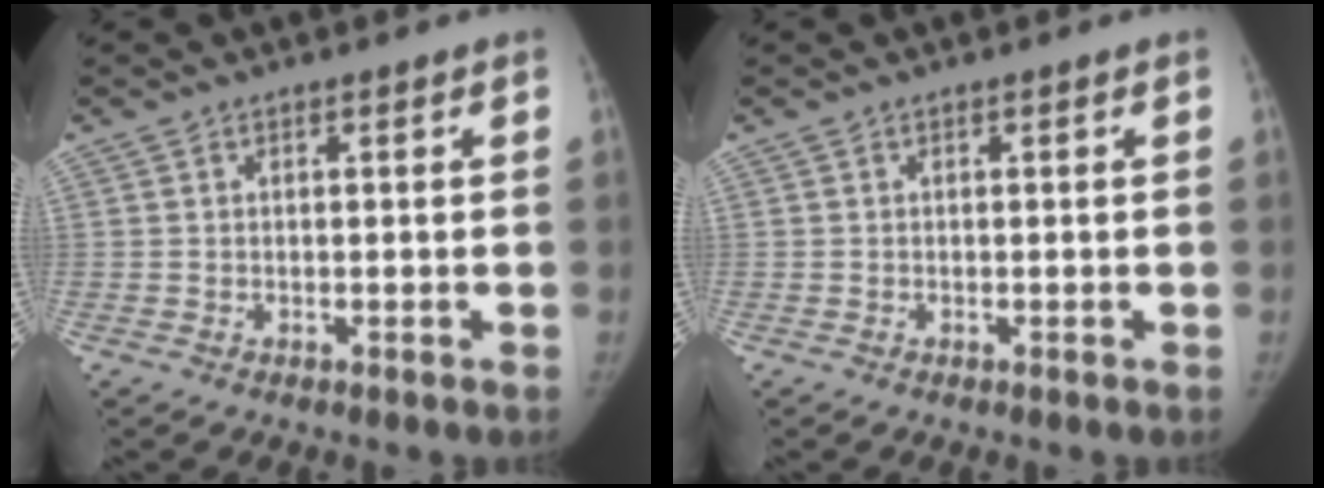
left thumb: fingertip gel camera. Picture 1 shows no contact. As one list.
[{"total": 0.0}]